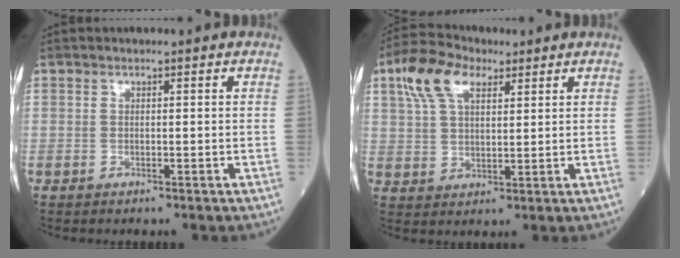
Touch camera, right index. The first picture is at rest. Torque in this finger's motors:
{"motor_torque": [0.54, 0.47, 0.38, 0.10]}